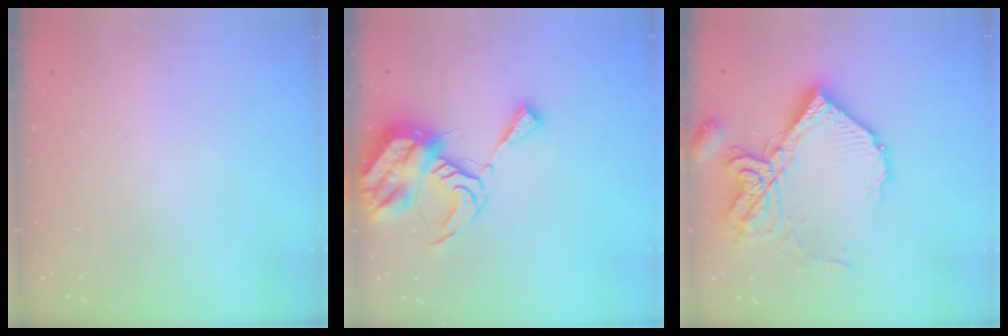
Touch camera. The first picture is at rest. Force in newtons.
{"total": 12.4, "press": 12.3, "slide": 1.2}
{"total": 19.3, "press": 19.2, "slide": 1.9}